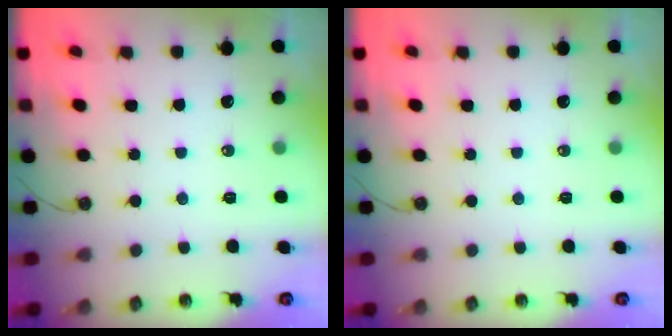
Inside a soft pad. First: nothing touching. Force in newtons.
{"total": 0.0}